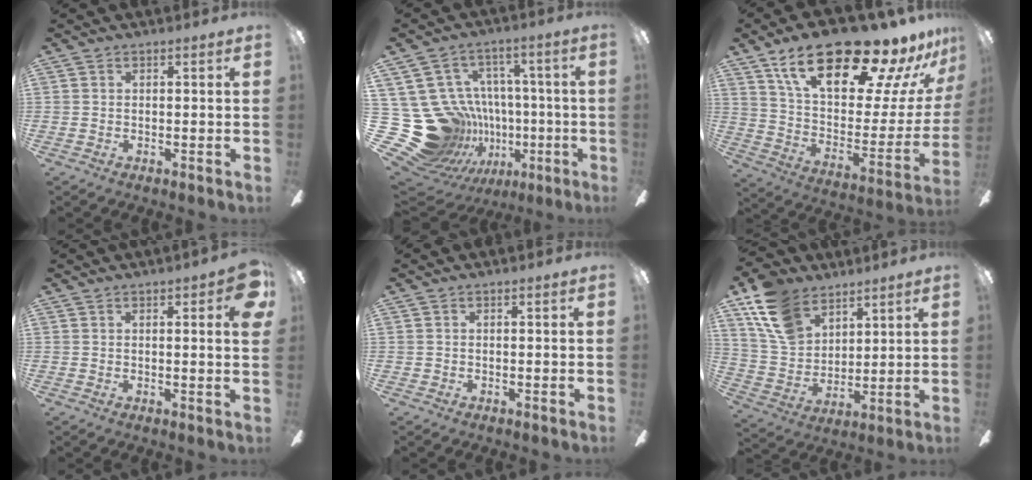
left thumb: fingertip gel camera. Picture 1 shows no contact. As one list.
[{"total": 24.2, "force": [-5.1, 21.0, 10.8], "torque": [-0.227, 0.004, -0.008]}, {"total": 25.9, "force": [18.5, 7.8, 16.3], "torque": [-0.265, -0.121, 0.312]}, {"total": 5.0, "force": [2.0, 1.2, 4.4], "torque": [-0.047, -0.010, 0.026]}, {"total": 0.0}, {"total": 14.6, "force": [9.8, 9.0, 6.0], "torque": [-0.138, -0.036, 0.199]}]